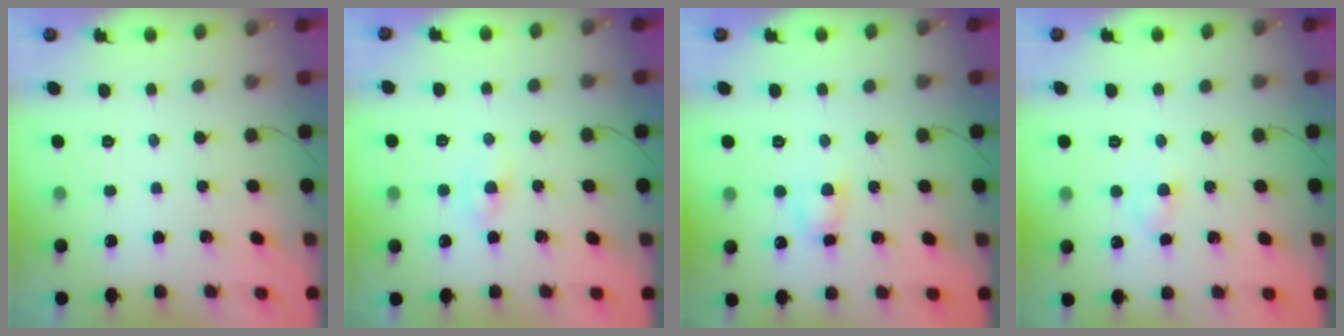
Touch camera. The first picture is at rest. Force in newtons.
{"total": 1.8, "press": 1.7, "slide": 0.7}
{"total": 4.1, "press": 3.9, "slide": 1.2}
{"total": 2.6, "press": 2.4, "slide": 1.1}